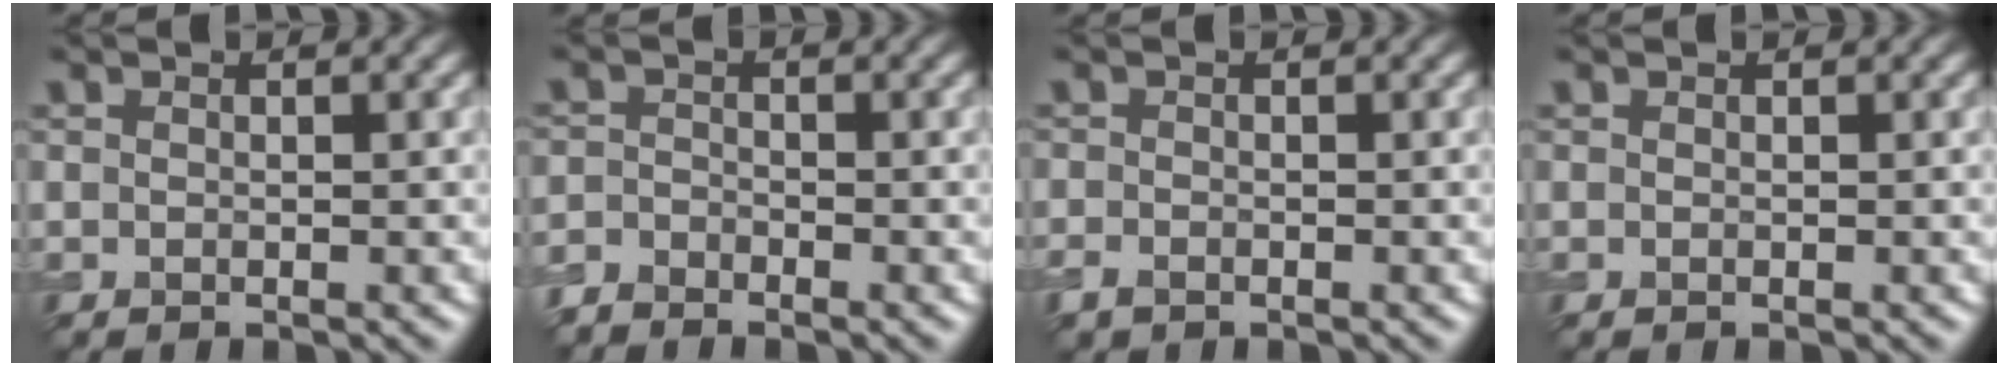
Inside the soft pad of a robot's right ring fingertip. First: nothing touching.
{"total": 1.9, "force": [-1.8, 0.5, 0.1], "torque": [-0.005, 0.000, -0.045]}
{"total": 1.1, "force": [-0.8, 0.6, 0.4], "torque": [-0.010, -0.001, -0.017]}
{"total": 0.0}